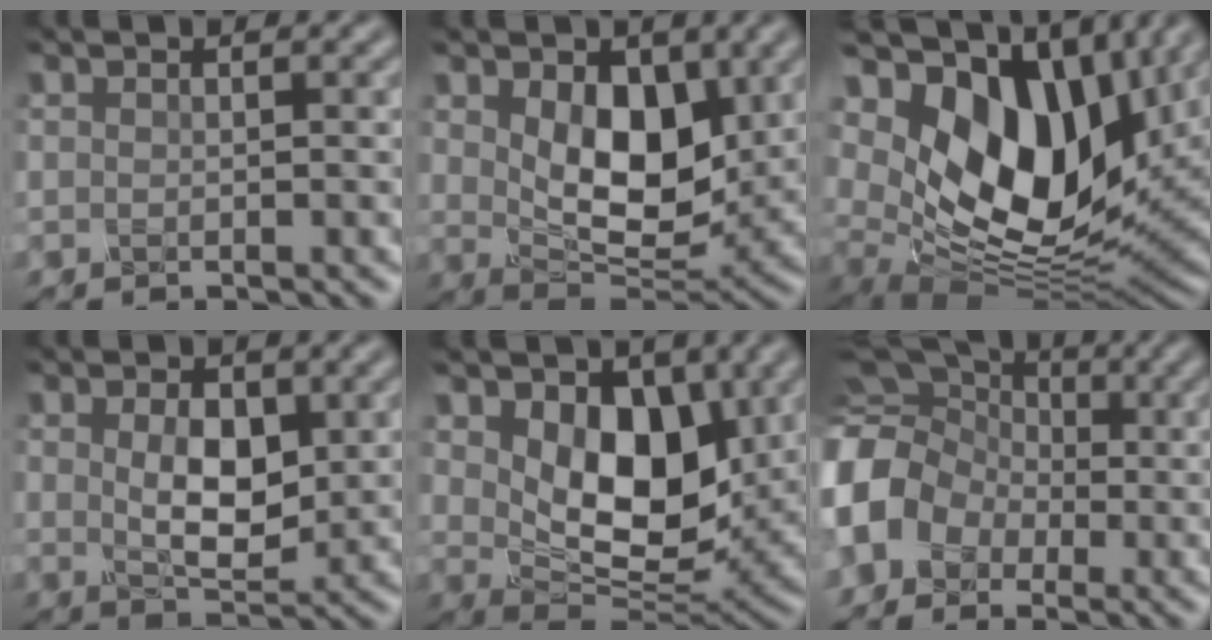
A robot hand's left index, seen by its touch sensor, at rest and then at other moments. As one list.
[{"total": 7.1, "force": [1.5, 4.3, 5.4], "torque": [-0.095, -0.018, 0.031]}, {"total": 16.2, "force": [6.4, 9.6, 11.4], "torque": [-0.212, 0.005, 0.121]}, {"total": 4.6, "force": [0.4, 2.6, 3.8], "torque": [-0.070, -0.008, 0.015]}, {"total": 8.0, "force": [1.9, 5.1, 5.9], "torque": [-0.103, -0.022, 0.032]}, {"total": 12.5, "force": [-1.6, 10.8, 6.1], "torque": [-0.136, 0.006, -0.076]}]